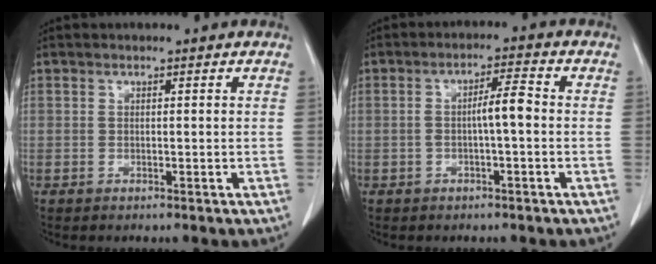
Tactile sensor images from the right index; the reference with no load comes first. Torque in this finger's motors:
{"motor_torque": [0.26, -0.09, 0.11, 0.05]}